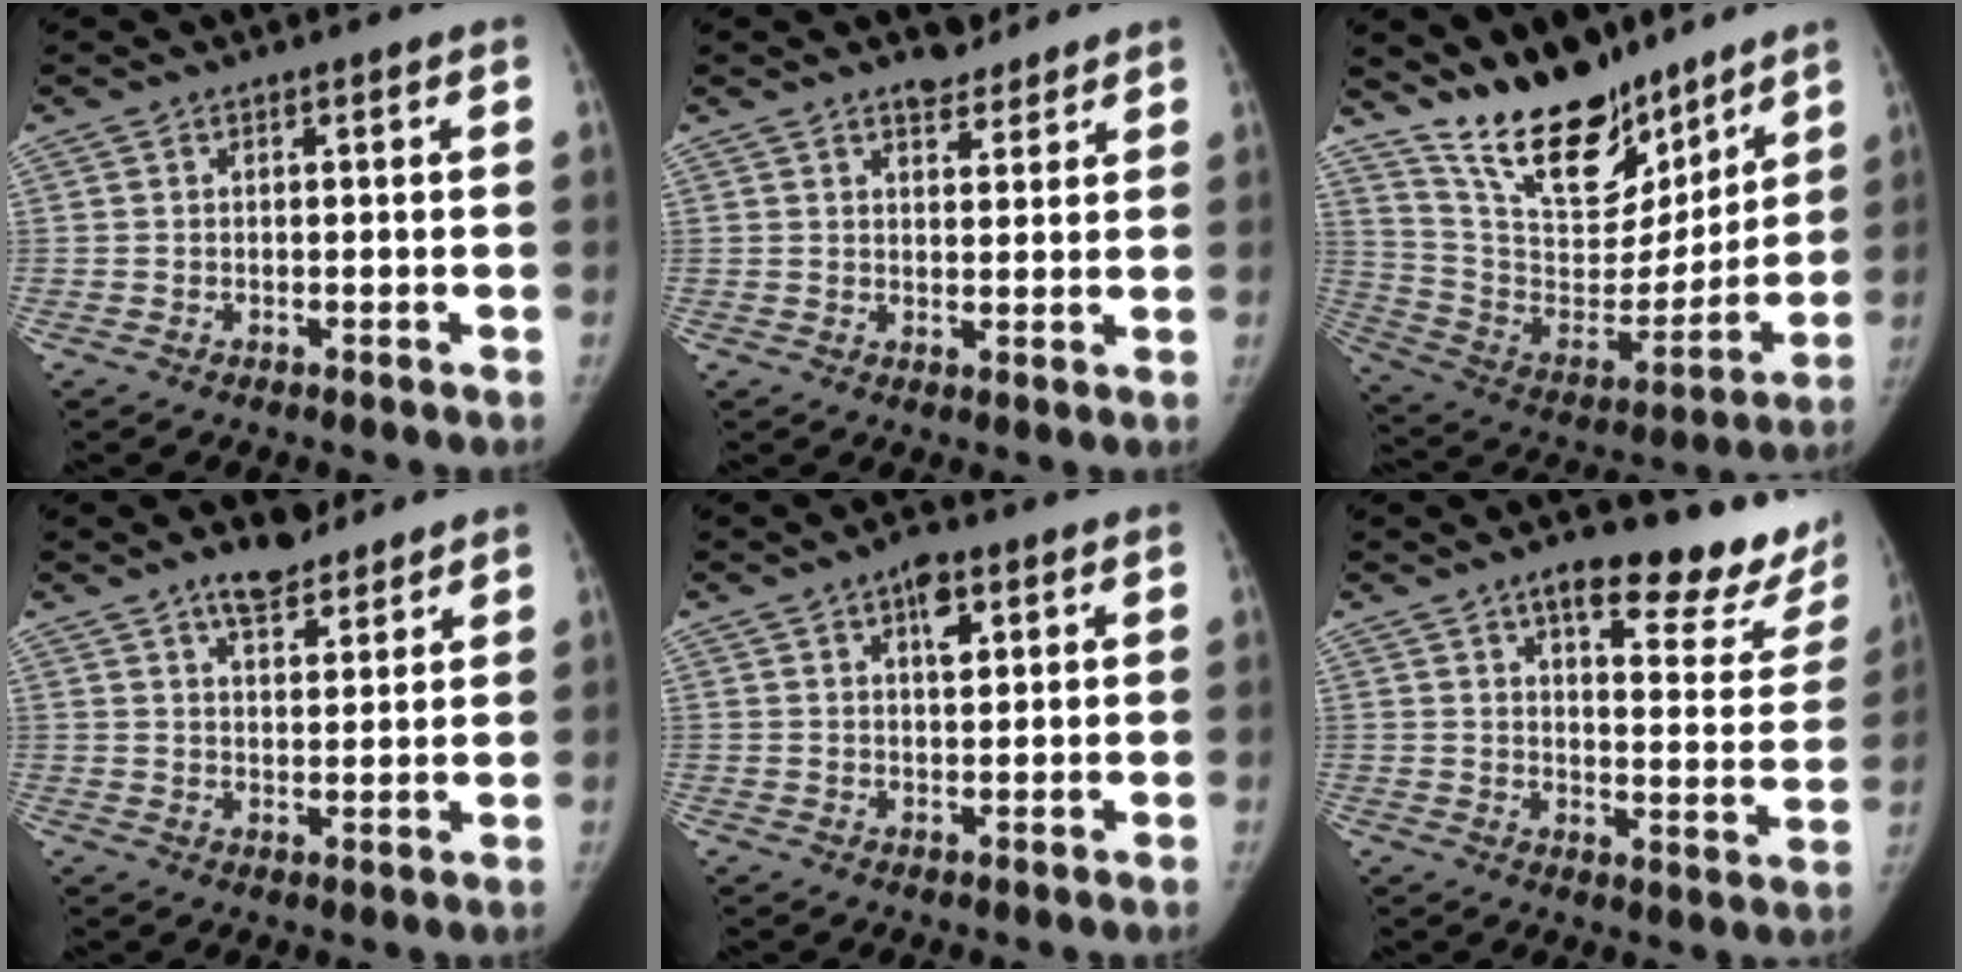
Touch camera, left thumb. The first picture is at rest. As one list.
[{"total": 4.2, "force": [3.5, 1.9, 1.3], "torque": [-0.001, -0.025, 0.056]}, {"total": 22.1, "force": [17.3, 9.5, 9.9], "torque": [-0.130, -0.100, 0.303]}, {"total": 7.2, "force": [5.4, 3.2, 3.6], "torque": [-0.034, -0.035, 0.087]}, {"total": 5.1, "force": [2.5, 2.5, 3.6], "torque": [-0.040, -0.007, 0.037]}, {"total": 18.9, "force": [14.8, 6.3, 10.0], "torque": [-0.077, -0.092, 0.179]}]